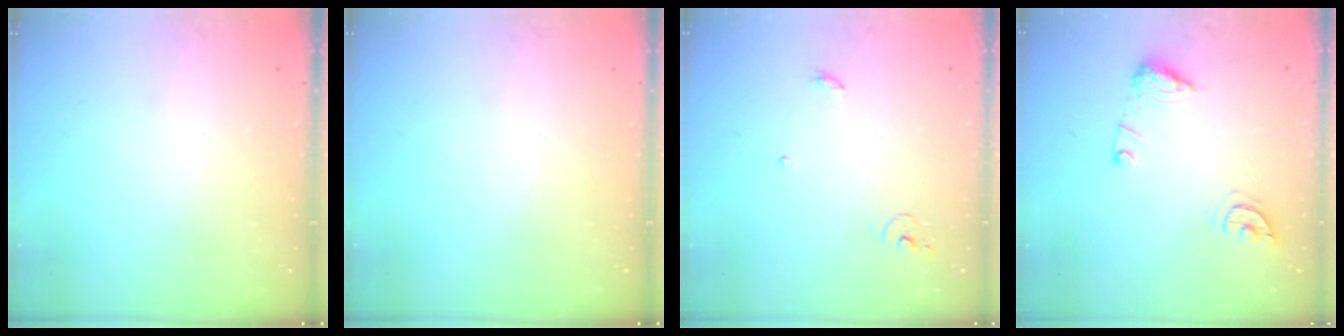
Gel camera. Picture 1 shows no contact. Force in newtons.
{"total": 0.0}
{"total": 3.8, "press": 3.8, "slide": 0.2}
{"total": 10.2, "press": 10.1, "slide": 1.2}